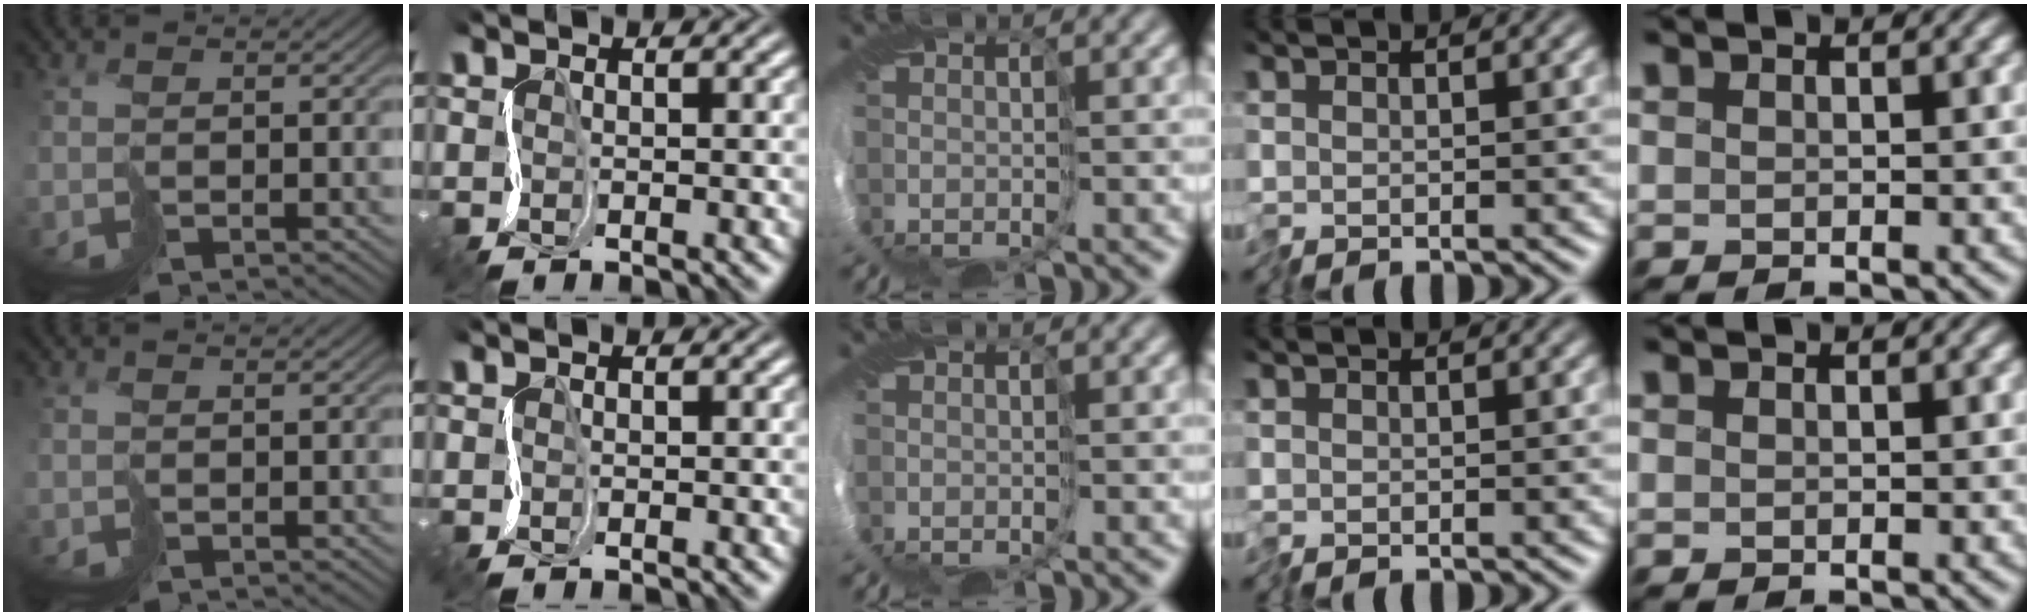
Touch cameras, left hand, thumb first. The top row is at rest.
{}